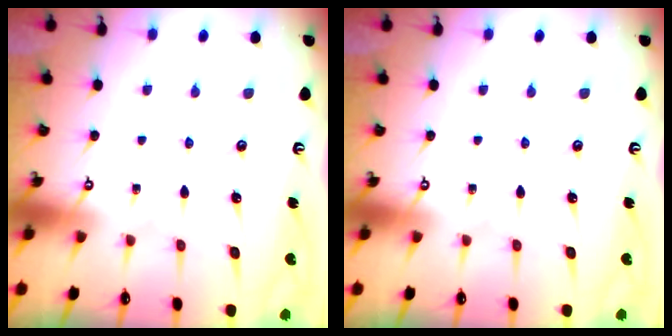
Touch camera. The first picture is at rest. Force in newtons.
{"total": 0.0}